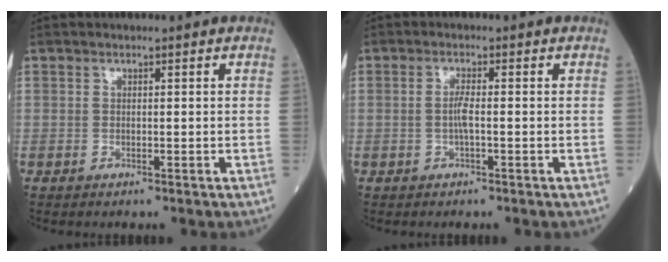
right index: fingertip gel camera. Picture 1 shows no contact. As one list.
[{"total": 2.0, "force": [-0.3, 0.1, 2.0], "torque": [-0.042, 0.000, -0.007]}]